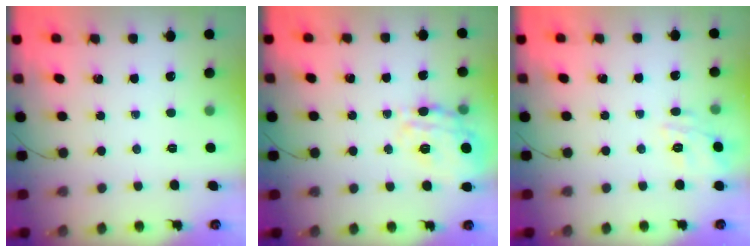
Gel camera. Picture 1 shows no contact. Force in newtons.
{"total": 16.7, "press": 16.7, "slide": 1.4}
{"total": 11.0, "press": 11.0, "slide": 1.4}